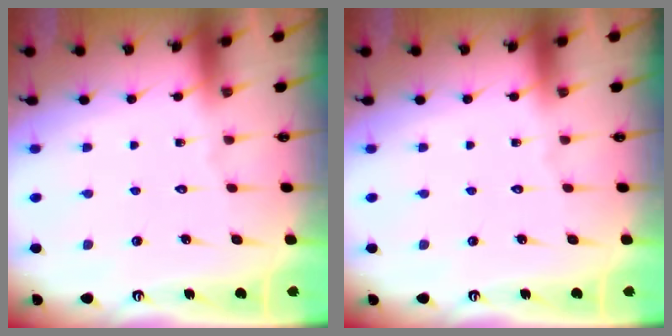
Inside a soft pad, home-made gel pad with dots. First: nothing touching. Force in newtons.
{"total": 0.0}